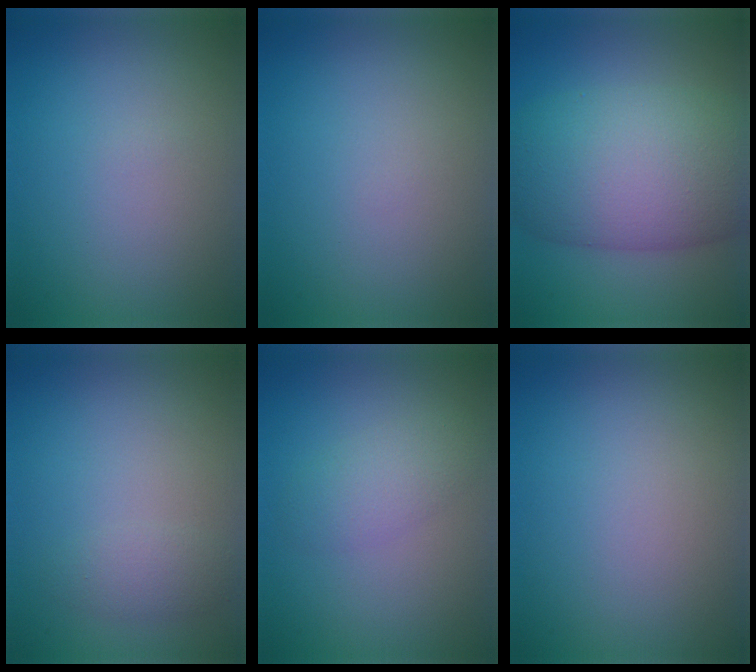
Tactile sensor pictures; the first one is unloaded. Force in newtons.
{"total": 0.0}
{"total": 11.5, "press": 11.5, "slide": 0.4}
{"total": 1.6, "press": 1.6, "slide": 0.1}
{"total": 2.2, "press": 2.2, "slide": 0.0}
{"total": 0.0}